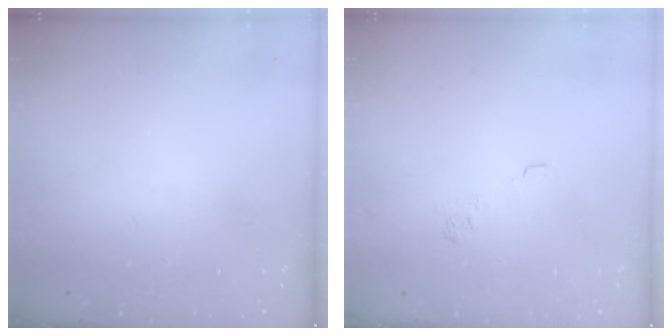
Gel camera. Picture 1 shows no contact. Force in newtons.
{"total": 2.2, "press": 1.8, "slide": 1.3}